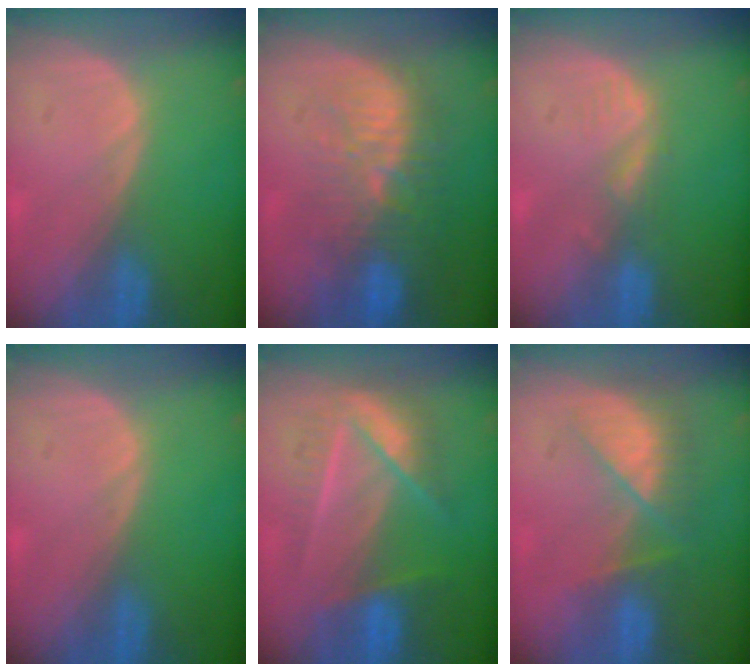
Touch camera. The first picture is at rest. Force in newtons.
{"total": 10.9, "press": 9.6, "slide": 5.1}
{"total": 2.0, "press": 2.0, "slide": 0.3}
{"total": 0.0}
{"total": 7.3, "press": 7.3, "slide": 0.2}
{"total": 7.9, "press": 7.0, "slide": 3.7}